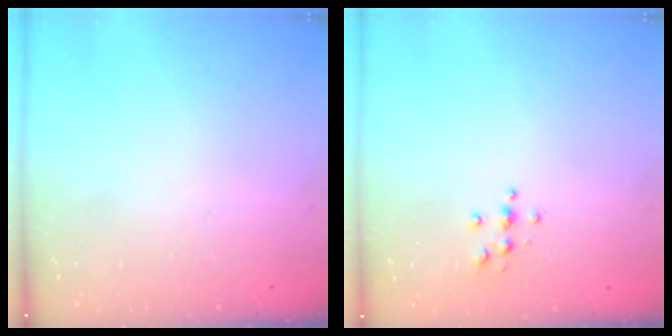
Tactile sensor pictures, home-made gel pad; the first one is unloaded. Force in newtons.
{"total": 3.9, "press": 3.8, "slide": 0.5}